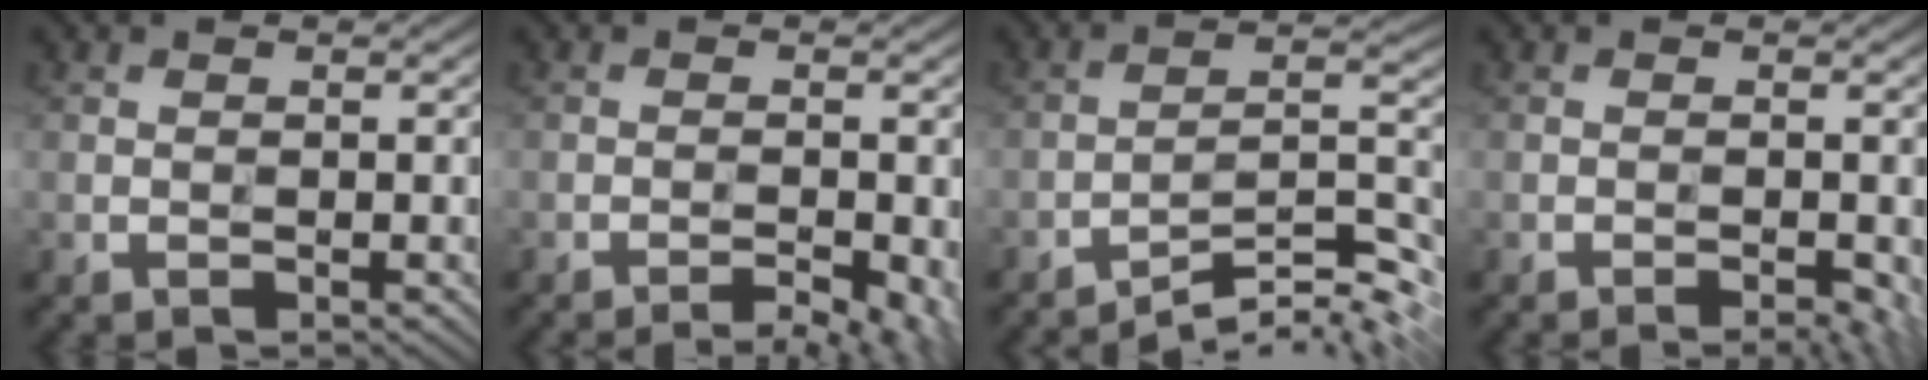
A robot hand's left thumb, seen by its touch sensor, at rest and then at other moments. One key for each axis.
{"total": 4.0, "fx": -2.6, "fy": 0.8, "fz": 3.0, "tx": -0.041, "ty": -0.001, "tz": -0.037}
{"total": 9.2, "fx": -7.1, "fy": 1.4, "fz": 5.7, "tx": -0.092, "ty": 0.012, "tz": -0.124}
{"total": 2.2, "fx": -1.2, "fy": 0.5, "fz": 1.7, "tx": -0.024, "ty": 0.001, "tz": -0.014}